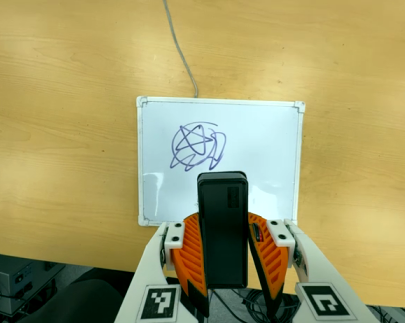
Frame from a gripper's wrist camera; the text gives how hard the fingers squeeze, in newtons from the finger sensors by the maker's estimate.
{"total": 8.2, "left": 6.9, "right": 9.5}